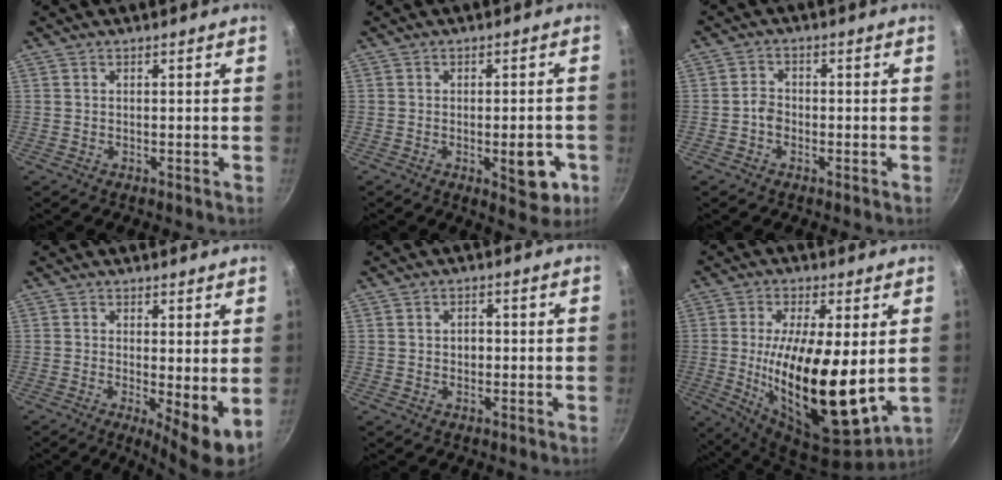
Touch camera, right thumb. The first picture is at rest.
{"total": 7.8, "force": [-2.5, 3.3, 6.6], "torque": [-0.058, 0.009, -0.027]}
{"total": 2.7, "force": [-1.0, 2.1, 1.4], "torque": [-0.015, 0.018, -0.022]}
{"total": 6.4, "force": [0.1, 1.7, 6.1], "torque": [-0.085, -0.021, 0.004]}
{"total": 3.4, "force": [0.1, 2.6, 2.2], "torque": [-0.019, 0.004, 0.001]}
{"total": 20.2, "force": [0.1, 7.2, 18.8], "torque": [-0.320, -0.029, 0.008]}